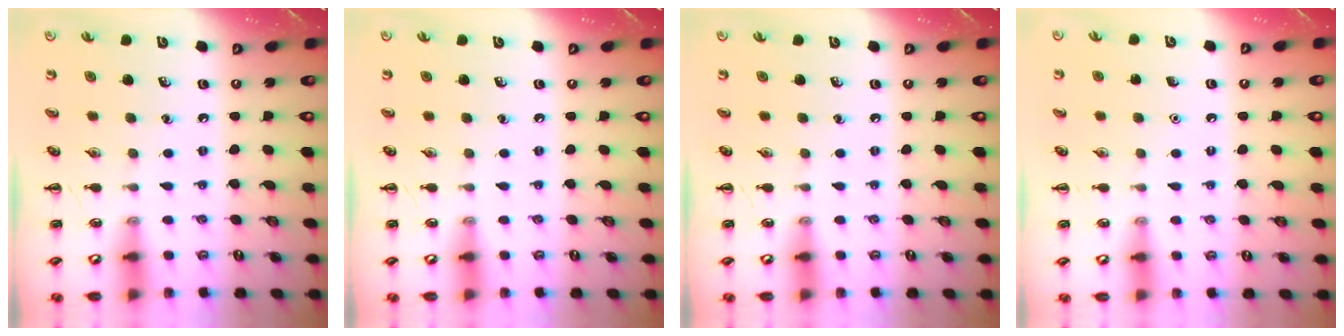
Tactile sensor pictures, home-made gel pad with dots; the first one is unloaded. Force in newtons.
{"total": 0.0}
{"total": 0.0}
{"total": 1.6, "press": 1.6, "slide": 0.1}